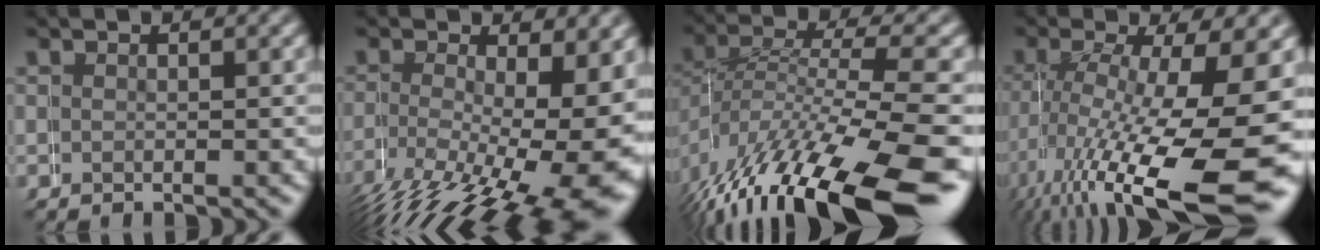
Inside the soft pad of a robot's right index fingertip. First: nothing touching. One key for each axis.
{"total": 7.9, "fx": -2.1, "fy": 3.1, "fz": 7.0, "tx": -0.096, "ty": -0.031, "tz": -0.011}
{"total": 9.6, "fx": -5.5, "fy": 3.8, "fz": 6.9, "tx": -0.135, "ty": -0.028, "tz": -0.063}
{"total": 10.6, "fx": -3.8, "fy": 4.2, "fz": 8.9, "tx": -0.149, "ty": -0.040, "tz": -0.029}